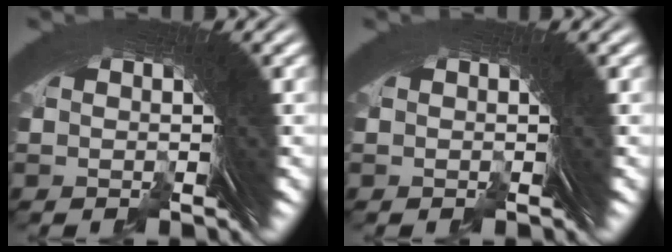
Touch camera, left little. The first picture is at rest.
{"total": 0.0}